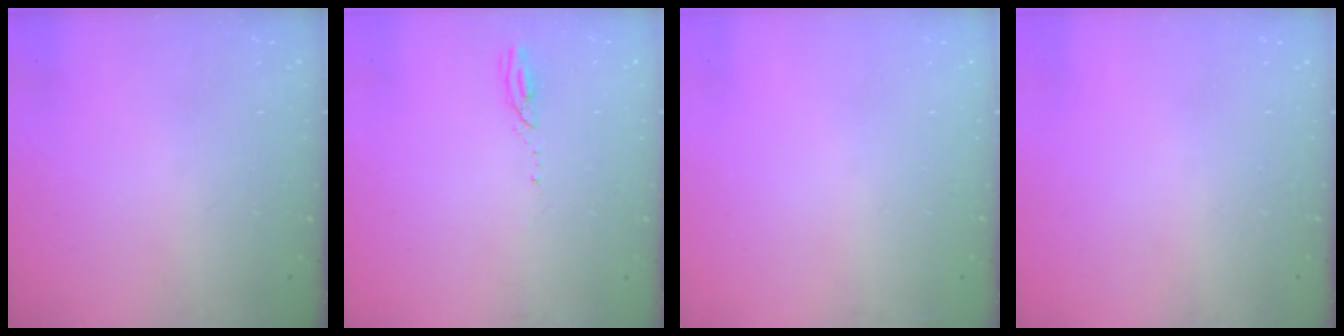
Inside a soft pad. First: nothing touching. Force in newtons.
{"total": 2.4, "press": 2.4, "slide": 0.3}
{"total": 2.9, "press": 2.4, "slide": 1.6}
{"total": 0.0}